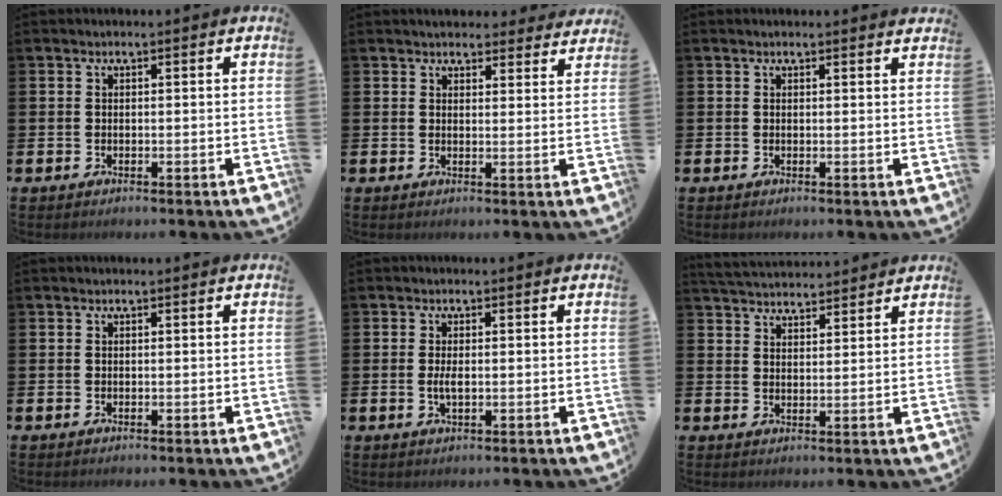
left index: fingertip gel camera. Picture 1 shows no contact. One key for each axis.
{"total": 3.7, "fx": 3.6, "fy": 1.0, "fz": 0.0, "tx": 0.003, "ty": -0.018, "tz": 0.064}
{"total": 0.6, "fx": 0.6, "fy": 0.0, "fz": 0.1, "tx": 0.007, "ty": -0.004, "tz": 0.009}
{"total": 0.0}
{"total": 2.0, "fx": 0.0, "fy": 0.7, "fz": 1.9, "tx": -0.032, "ty": 0.000, "tz": -0.002}
{"total": 4.4, "fx": 4.4, "fy": 0.6, "fz": 0.2, "tx": -0.014, "ty": -0.023, "tz": 0.080}